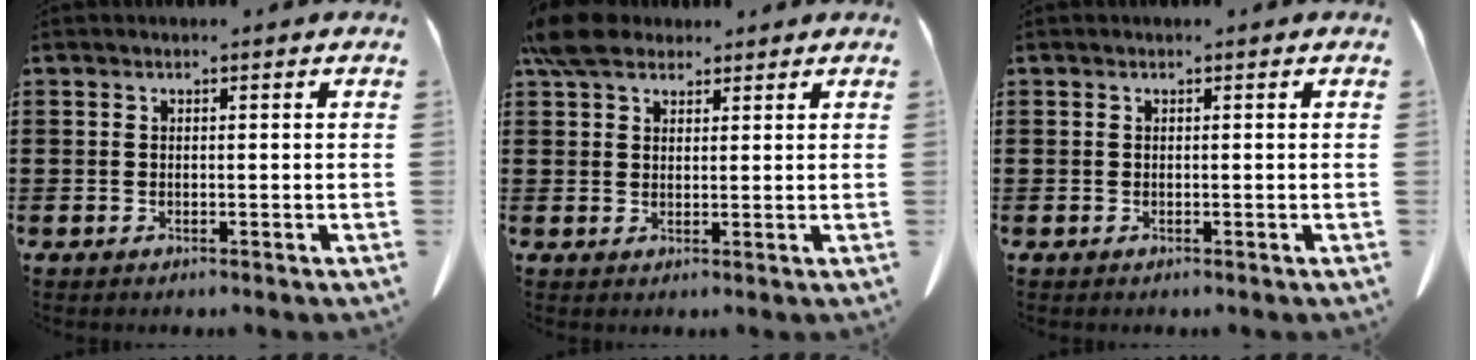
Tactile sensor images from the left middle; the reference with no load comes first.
{"total": 5.7, "force": [4.5, 2.7, 2.3], "torque": [-0.053, 0.001, 0.086]}
{"total": 0.0}